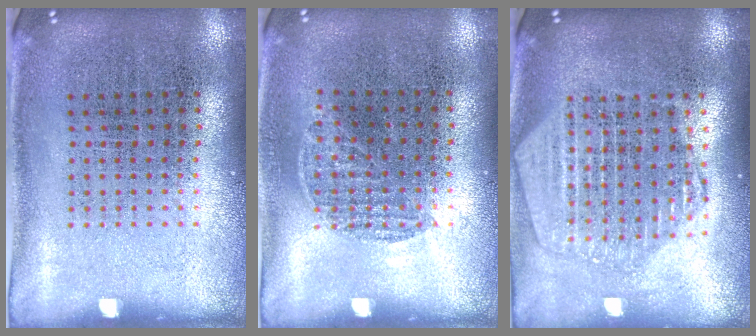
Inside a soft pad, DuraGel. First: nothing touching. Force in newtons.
{"total": 0.5, "press": 0.4, "slide": 0.4}
{"total": 2.2, "press": 2.0, "slide": 1.0}